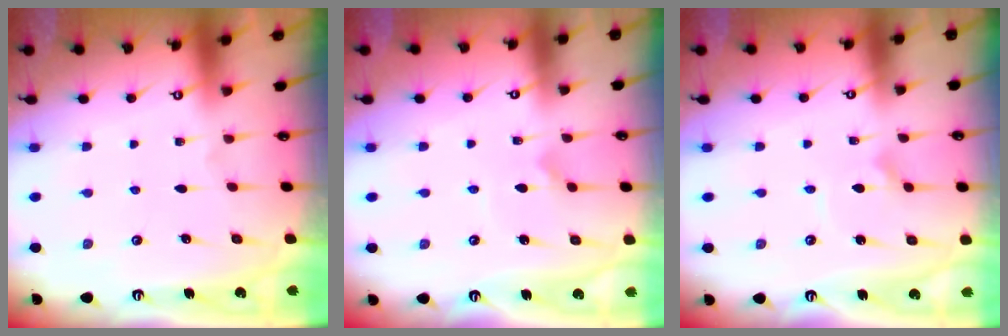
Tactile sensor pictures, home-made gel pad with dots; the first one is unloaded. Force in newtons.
{"total": 4.2, "press": 4.2, "slide": 0.4}
{"total": 2.2, "press": 2.2, "slide": 0.2}